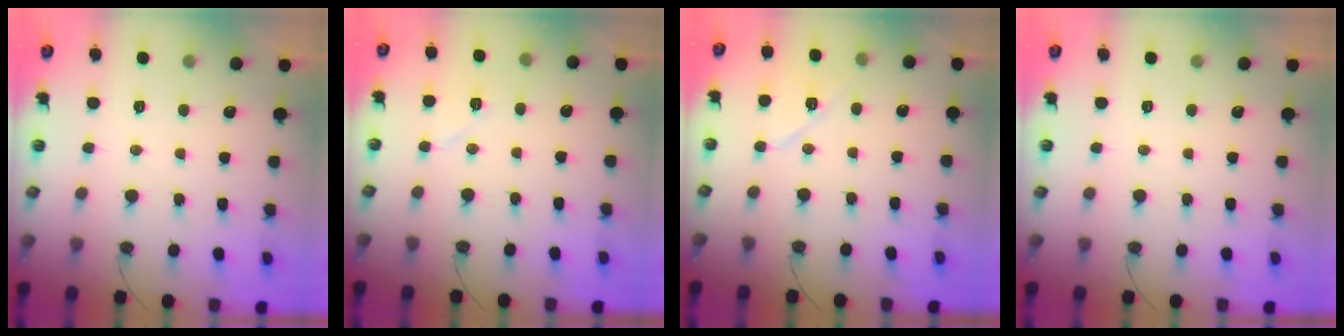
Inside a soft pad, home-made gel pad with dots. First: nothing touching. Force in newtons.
{"total": 6.7, "press": 6.6, "slide": 1.2}
{"total": 7.7, "press": 7.6, "slide": 1.3}
{"total": 0.0}